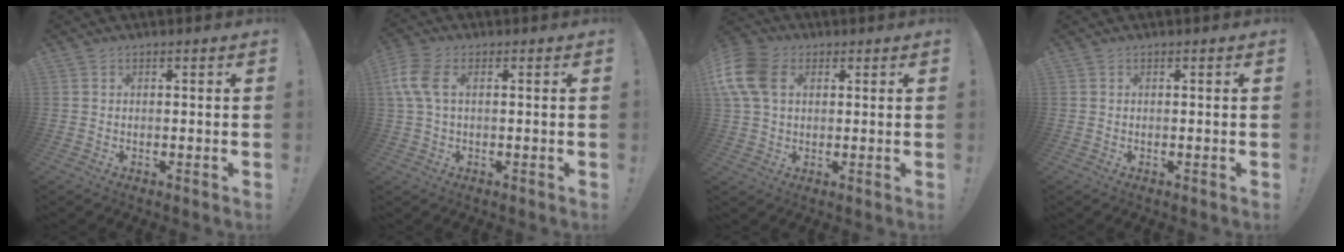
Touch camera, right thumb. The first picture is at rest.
{"total": 8.1, "force": [1.5, 4.7, 6.4], "torque": [-0.149, 0.002, 0.026]}
{"total": 14.7, "force": [3.9, 10.5, 9.5], "torque": [-0.193, -0.003, 0.076]}
{"total": 0.0}